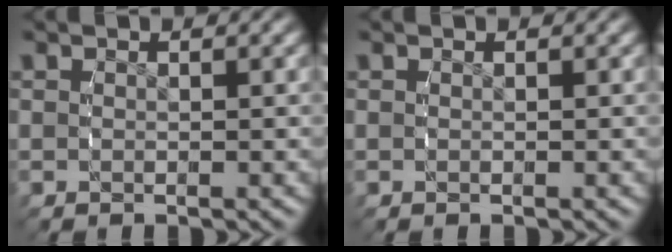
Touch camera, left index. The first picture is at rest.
{"total": 0.0}